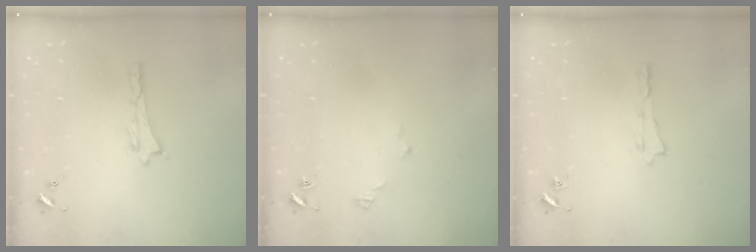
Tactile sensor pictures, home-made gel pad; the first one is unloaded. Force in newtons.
{"total": 2.9, "press": 2.9, "slide": 0.3}
{"total": 0.0}